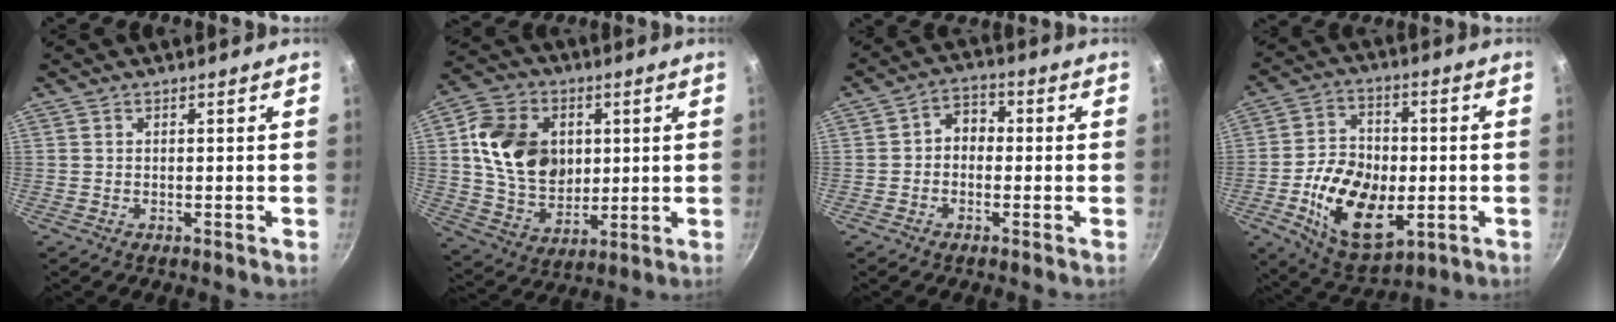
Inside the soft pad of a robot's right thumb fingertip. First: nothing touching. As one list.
[{"total": 17.0, "force": [3.1, 13.0, 10.4], "torque": [-0.158, -0.003, 0.060]}, {"total": 4.8, "force": [-0.4, 3.9, 2.9], "torque": [-0.017, 0.018, -0.020]}, {"total": 17.6, "force": [-3.6, 11.1, 13.1], "torque": [-0.206, 0.009, -0.053]}]